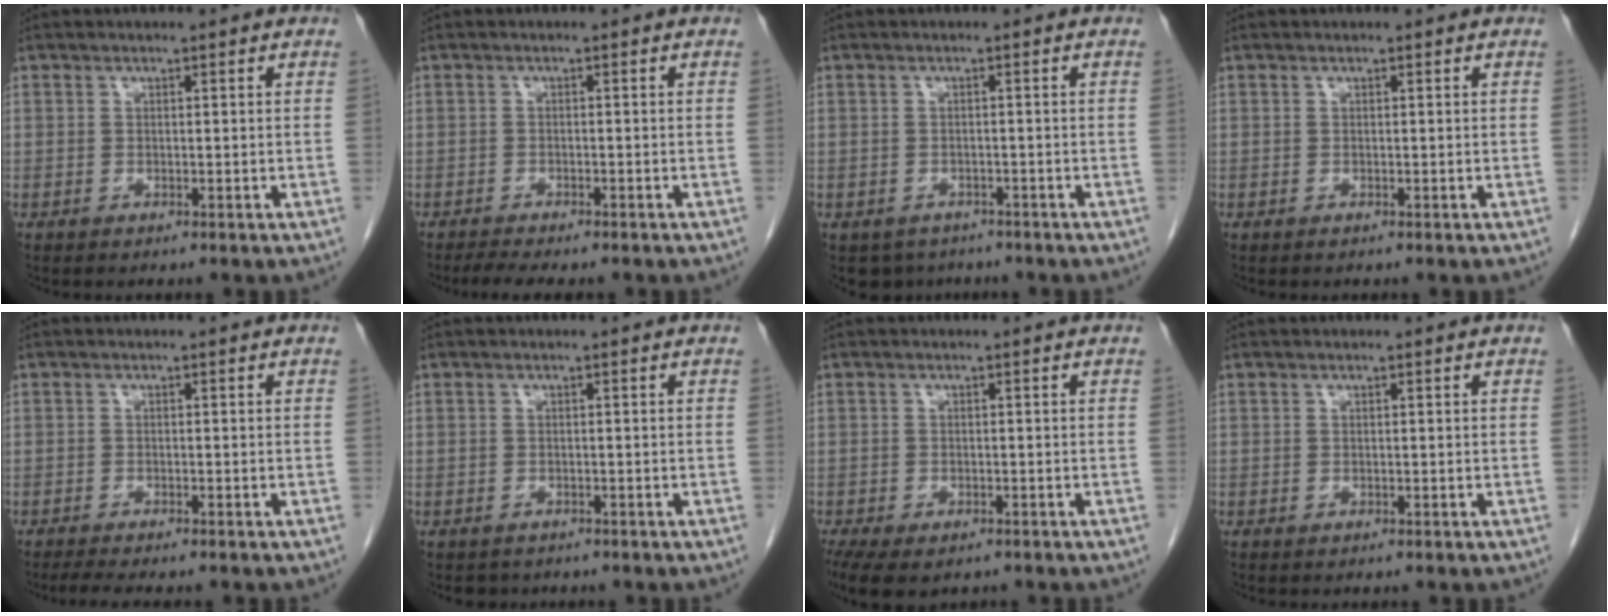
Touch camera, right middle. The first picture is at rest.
{"total": 4.9, "force": [-4.1, 1.0, 2.4], "torque": [-0.035, -0.010, -0.060]}
{"total": 3.9, "force": [-2.9, 2.5, 0.4], "torque": [-0.002, 0.004, -0.040]}
{"total": 0.0}
{"total": 4.2, "force": [-3.5, 0.5, 2.3], "torque": [-0.033, -0.009, -0.051]}
{"total": 1.7, "force": [-1.4, 1.0, 0.0], "torque": [-0.007, 0.001, -0.020]}
{"total": 9.4, "force": [-6.2, 4.9, 5.1], "torque": [-0.113, -0.014, -0.088]}
{"total": 0.0}